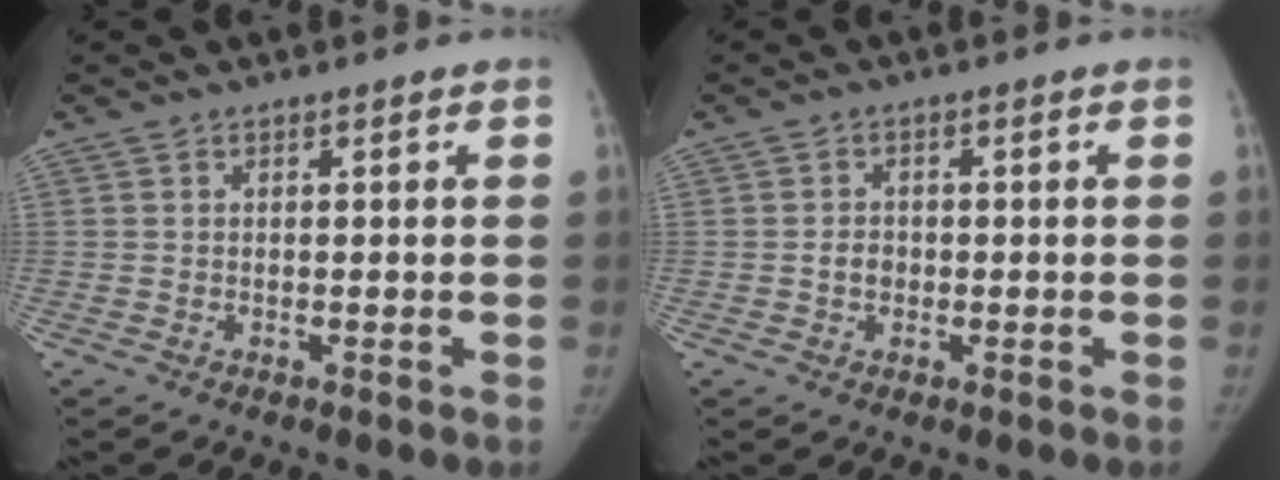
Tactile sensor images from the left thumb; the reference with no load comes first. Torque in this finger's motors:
{"motor_torque": [0.17, 0.84, 0.61, -0.48, 0.05]}